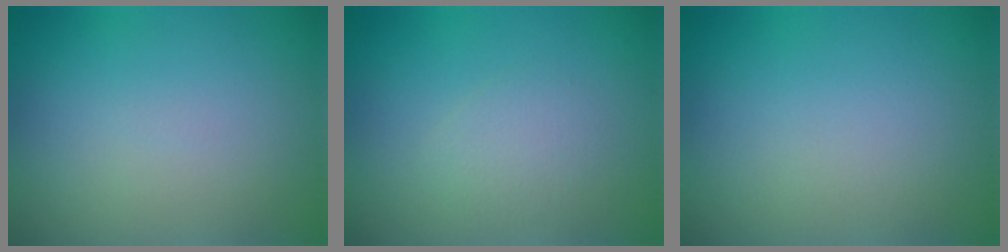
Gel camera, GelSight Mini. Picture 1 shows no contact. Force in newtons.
{"total": 1.6, "press": 1.6, "slide": 0.1}
{"total": 0.0}